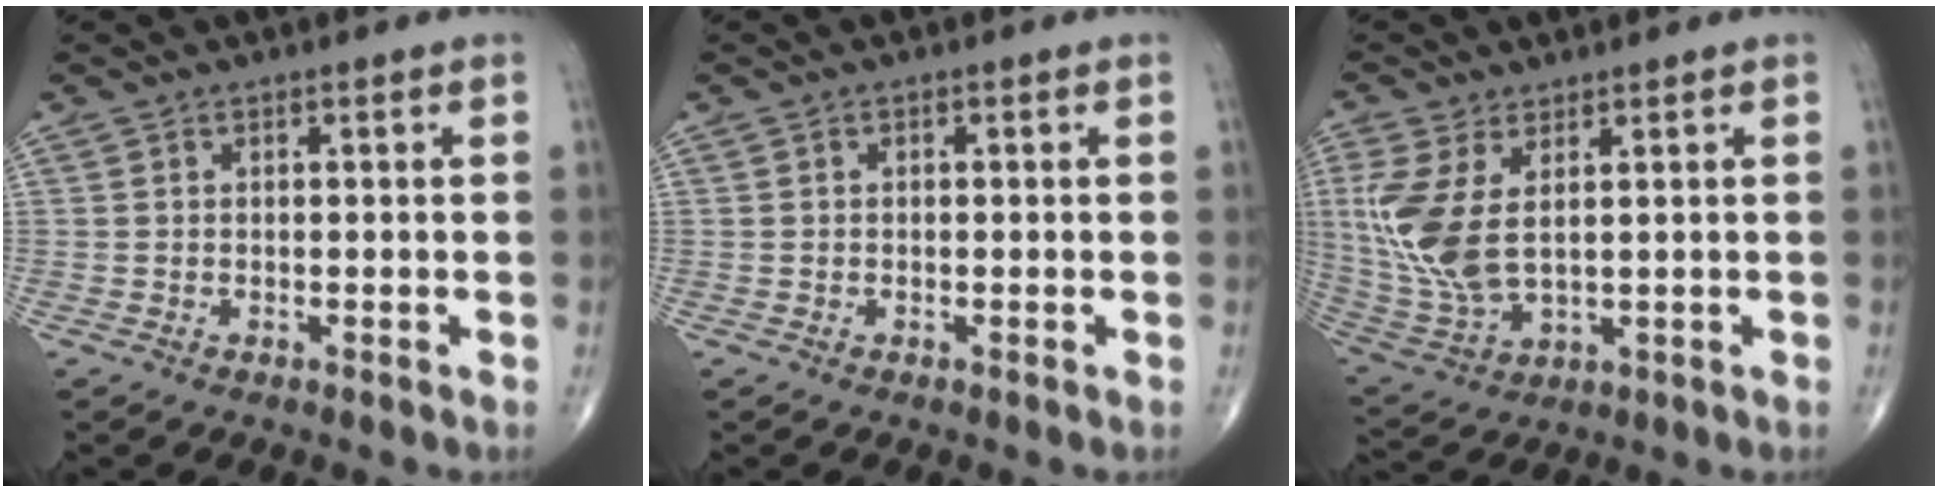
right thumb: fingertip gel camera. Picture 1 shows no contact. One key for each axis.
{"total": 0.0}
{"total": 11.8, "fx": 2.5, "fy": 5.9, "fz": 9.9, "tx": -0.235, "ty": -0.011, "tz": 0.065}